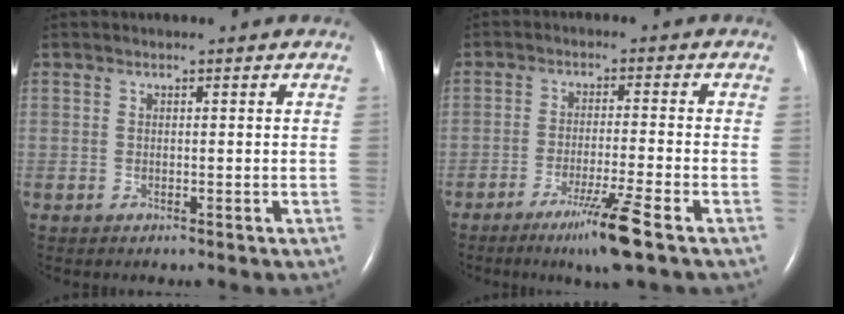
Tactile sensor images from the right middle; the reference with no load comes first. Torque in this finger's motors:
{"motor_torque": [0.68, -0.53, 0.35, 0.10]}